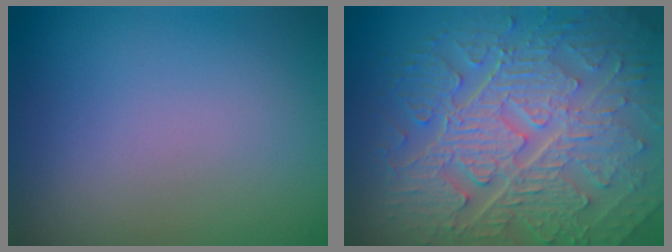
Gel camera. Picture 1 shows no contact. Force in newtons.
{"total": 10.3, "press": 6.9, "slide": 7.7}